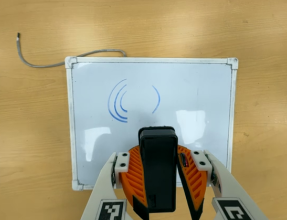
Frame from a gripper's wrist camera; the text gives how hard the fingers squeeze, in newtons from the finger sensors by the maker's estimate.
{"total": 10.3, "left": 9.2, "right": 11.5}